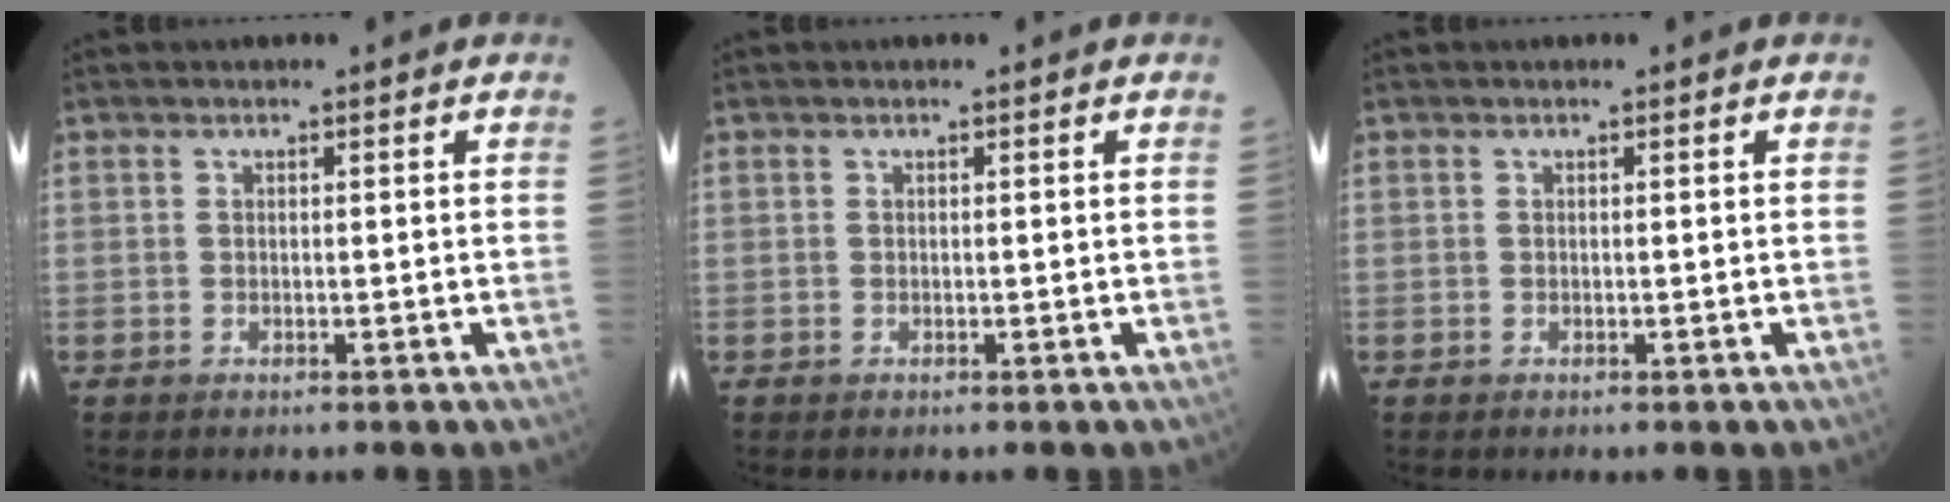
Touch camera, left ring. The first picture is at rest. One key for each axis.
{"total": 0.0}
{"total": 0.0}